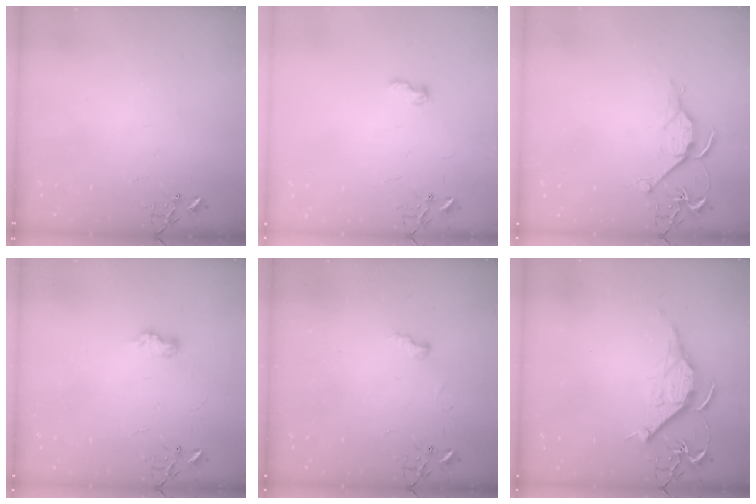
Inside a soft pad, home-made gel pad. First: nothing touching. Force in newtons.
{"total": 6.2, "press": 6.1, "slide": 0.8}
{"total": 7.2, "press": 7.1, "slide": 0.7}
{"total": 6.9, "press": 6.9, "slide": 0.8}
{"total": 5.9, "press": 5.9, "slide": 0.4}
{"total": 11.9, "press": 11.9, "slide": 1.0}